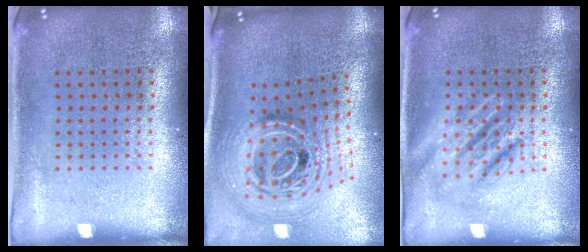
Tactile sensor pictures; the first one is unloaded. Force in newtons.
{"total": 2.6, "press": 1.8, "slide": 1.9}
{"total": 2.2, "press": 2.2, "slide": 0.3}